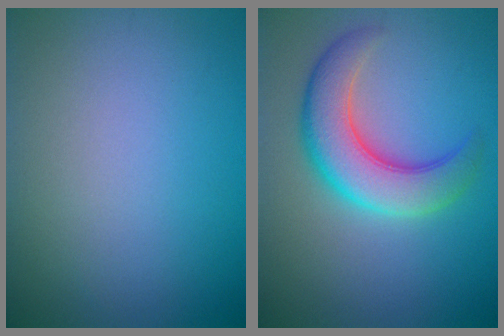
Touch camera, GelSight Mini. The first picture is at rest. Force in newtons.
{"total": 6.5, "press": 6.5, "slide": 0.4}